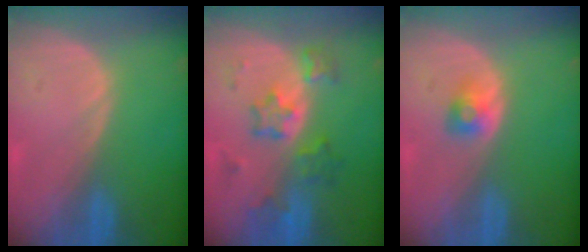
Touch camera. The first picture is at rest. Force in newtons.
{"total": 6.5, "press": 6.4, "slide": 0.7}
{"total": 2.4, "press": 2.2, "slide": 0.7}